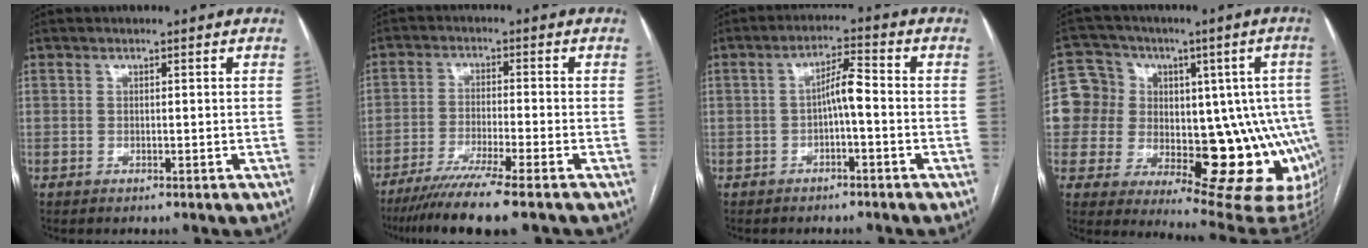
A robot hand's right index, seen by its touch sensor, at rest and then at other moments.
{"total": 9.8, "force": [-7.6, -1.2, 6.1], "torque": [-0.093, -0.030, -0.124]}
{"total": 4.2, "force": [-0.9, 0.6, 4.1], "torque": [-0.070, 0.017, -0.013]}
{"total": 18.0, "force": [-1.7, 12.1, 13.2], "torque": [-0.152, 0.049, -0.005]}